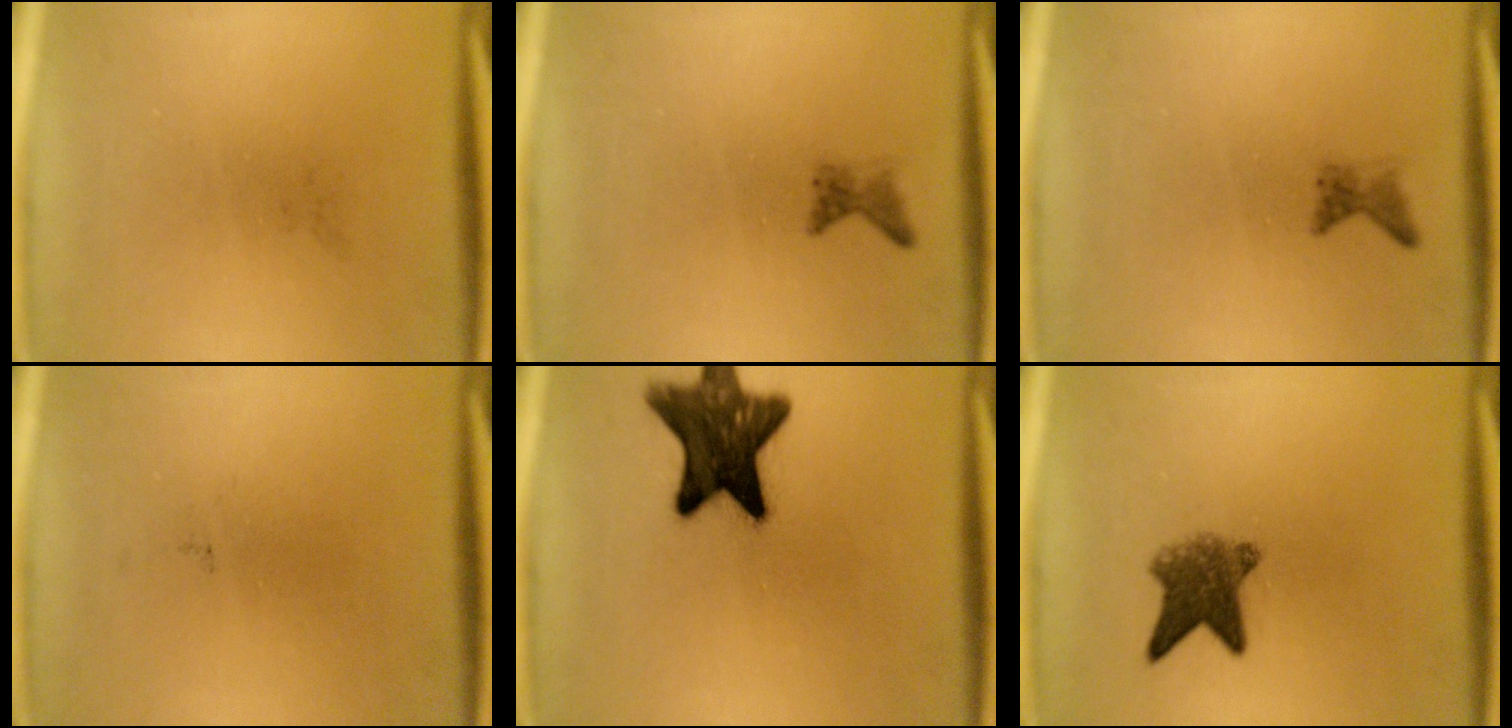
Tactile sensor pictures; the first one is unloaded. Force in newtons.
{"total": 1.2}
{"total": 1.2}
{"total": 0.0}
{"total": 14.4}
{"total": 5.6}